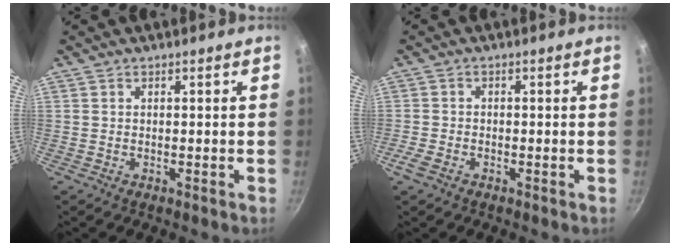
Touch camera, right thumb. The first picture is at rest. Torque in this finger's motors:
{"motor_torque": [0.23, 0.11, 0.29, 0.23, 0.00]}